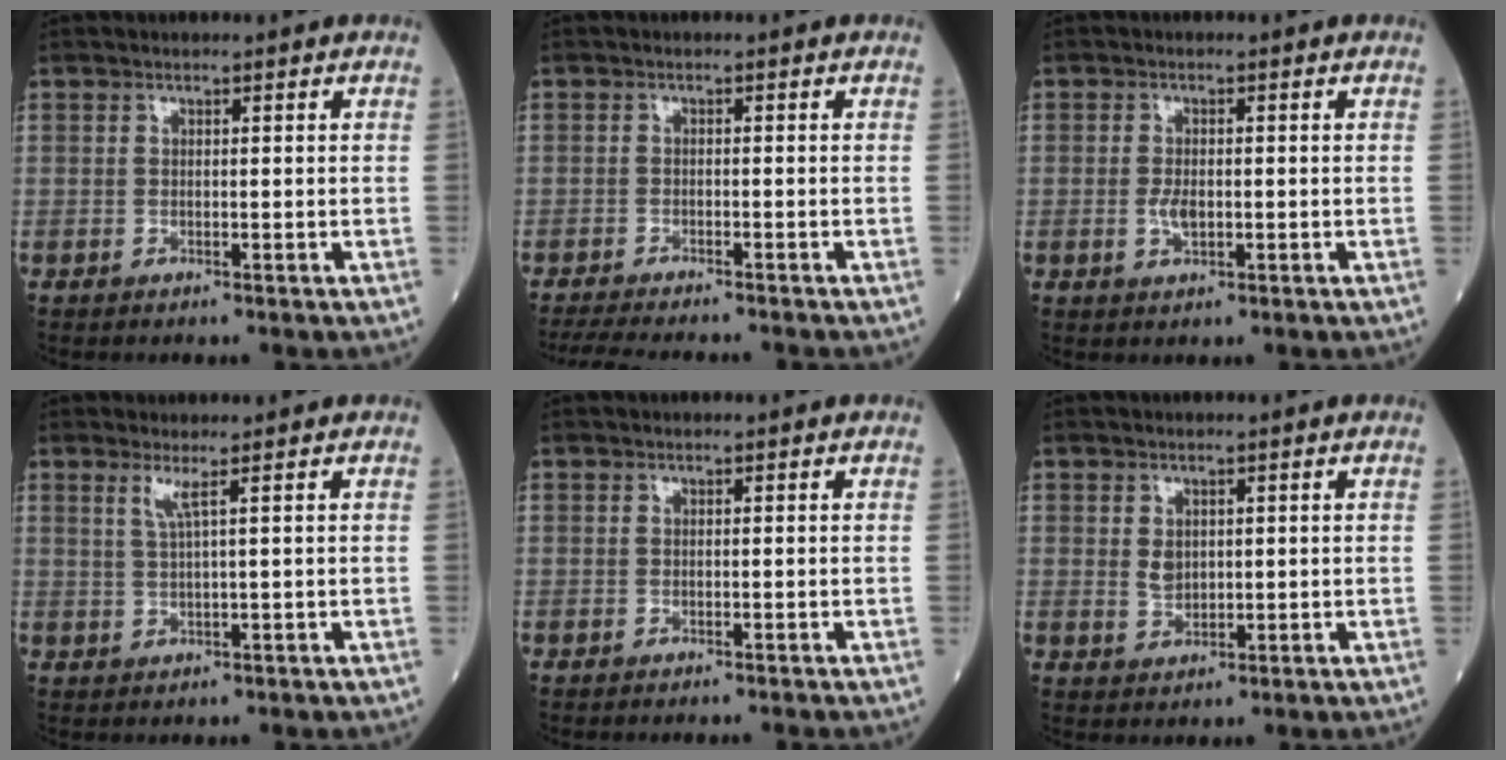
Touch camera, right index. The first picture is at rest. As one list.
[{"total": 10.2, "force": [-9.2, 1.0, 4.2], "torque": [-0.064, -0.018, -0.132]}, {"total": 2.5, "force": [-0.5, 1.1, 2.2], "torque": [-0.049, -0.002, -0.006]}, {"total": 2.1, "force": [1.0, -0.6, 1.7], "torque": [-0.040, -0.005, 0.024]}, {"total": 1.0, "force": [-0.9, 0.0, 0.3], "torque": [-0.005, 0.000, -0.011]}, {"total": 2.4, "force": [0.5, 1.7, 1.5], "torque": [-0.029, -0.003, 0.015]}]